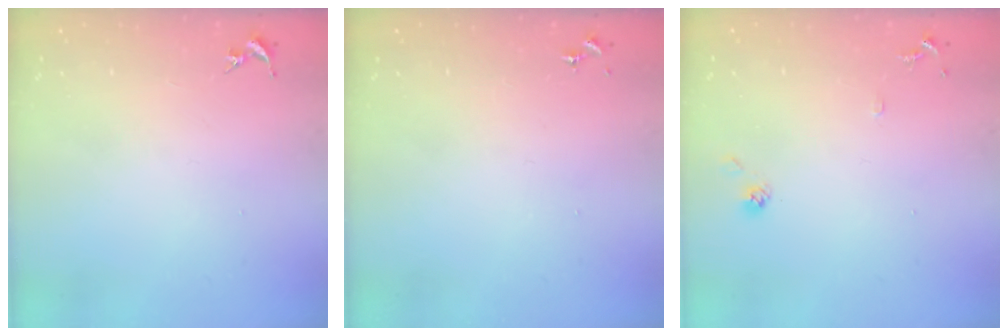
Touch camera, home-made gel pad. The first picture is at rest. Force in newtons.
{"total": 0.0}
{"total": 7.8, "press": 7.7, "slide": 0.6}